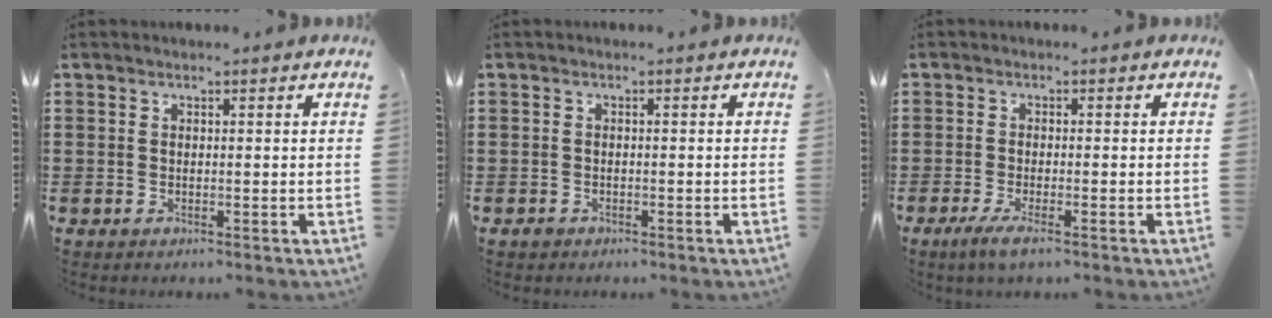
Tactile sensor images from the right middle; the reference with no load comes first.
{"total": 0.8, "force": [-0.6, 0.5, 0.1], "torque": [-0.005, -0.001, -0.014]}
{"total": 2.5, "force": [-1.6, 0.2, 1.9], "torque": [-0.039, -0.004, -0.031]}